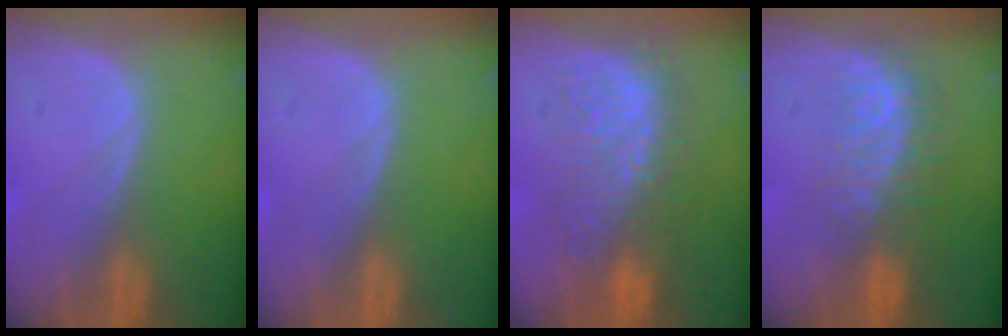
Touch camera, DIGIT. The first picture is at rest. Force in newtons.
{"total": 0.0}
{"total": 8.9, "press": 8.8, "slide": 1.5}
{"total": 8.2, "press": 7.0, "slide": 4.3}